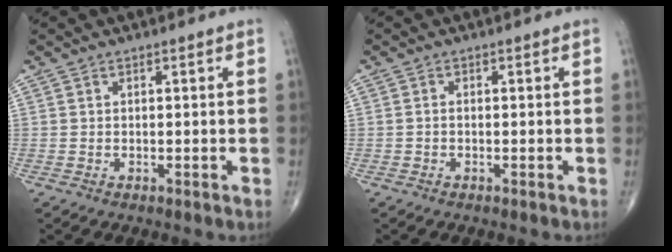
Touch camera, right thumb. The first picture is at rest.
{"total": 0.6, "force": [-0.2, 0.4, 0.4], "torque": [-0.006, 0.001, -0.007]}